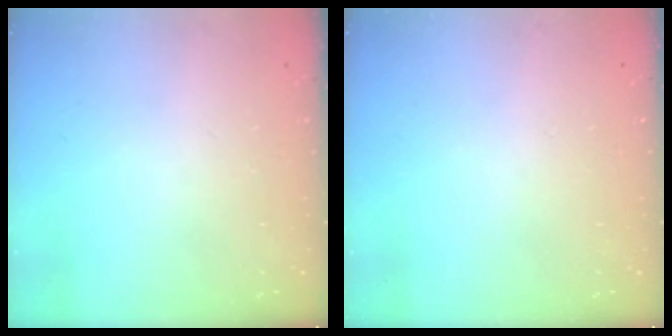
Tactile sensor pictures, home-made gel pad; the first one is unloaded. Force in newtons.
{"total": 0.0}